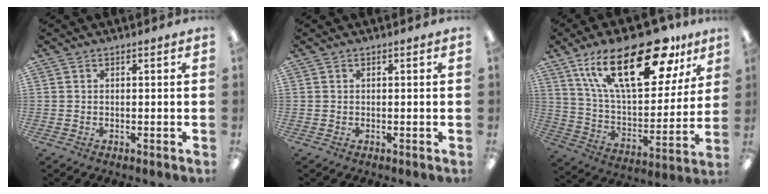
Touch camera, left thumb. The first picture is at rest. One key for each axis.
{"total": 0.0}
{"total": 28.8, "fx": 16.5, "fy": 12.0, "fz": 20.4, "tx": -0.353, "ty": -0.084, "tz": 0.278}